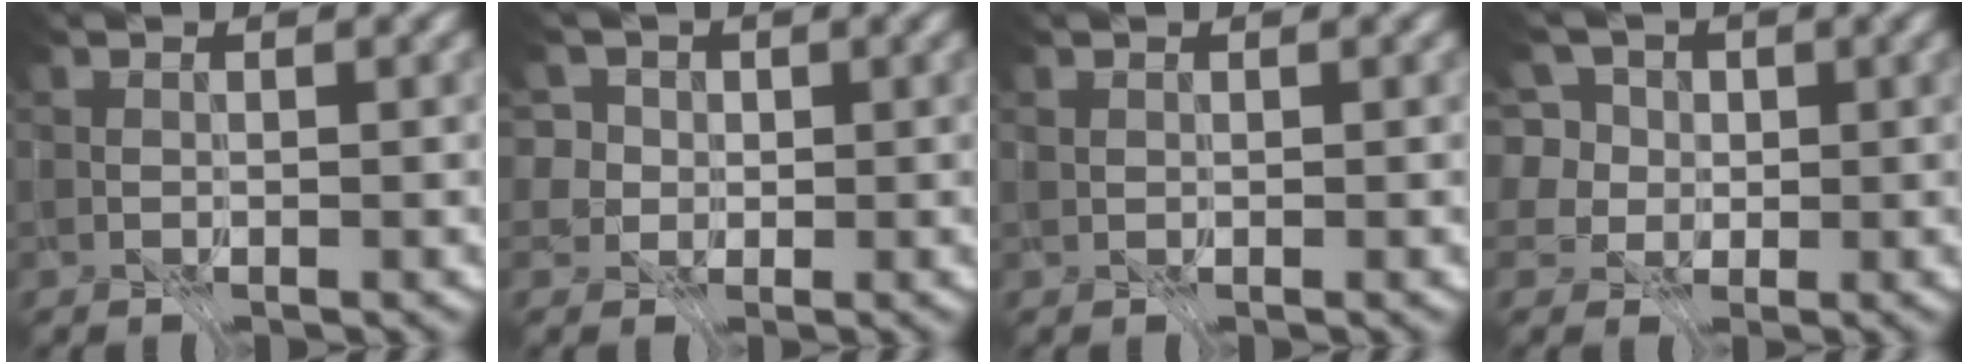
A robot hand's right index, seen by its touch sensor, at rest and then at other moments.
{"total": 8.7, "force": [4.7, 5.9, 4.3], "torque": [-0.087, 0.031, 0.055]}
{"total": 0.5, "force": [0.4, 0.3, 0.2], "torque": [-0.009, 0.003, 0.012]}
{"total": 7.5, "force": [3.2, 6.0, 3.3], "torque": [-0.084, 0.027, 0.041]}